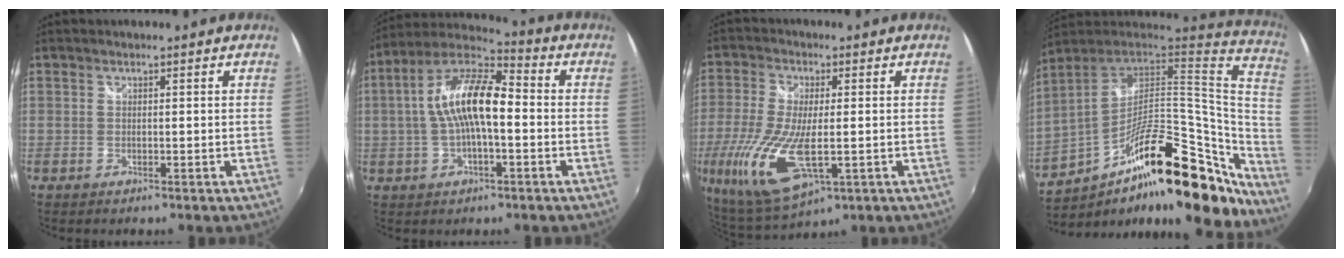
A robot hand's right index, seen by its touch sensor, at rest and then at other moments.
{"total": 13.6, "force": [-0.6, 5.0, 12.6], "torque": [-0.241, 0.020, -0.018]}
{"total": 17.9, "force": [-4.5, 7.3, 15.8], "torque": [-0.347, -0.044, -0.075]}
{"total": 31.2, "force": [-16.3, 11.3, 24.0], "torque": [-0.369, -0.017, -0.251]}